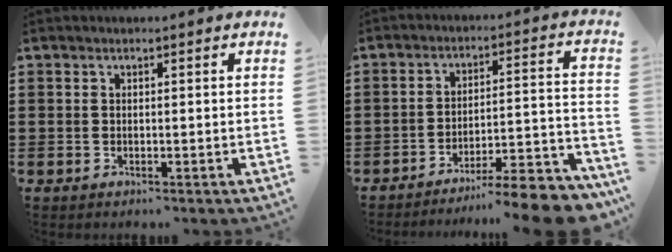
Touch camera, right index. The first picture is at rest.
{"total": 8.2, "force": [-7.5, 0.3, 3.4], "torque": [-0.041, 0.005, -0.144]}